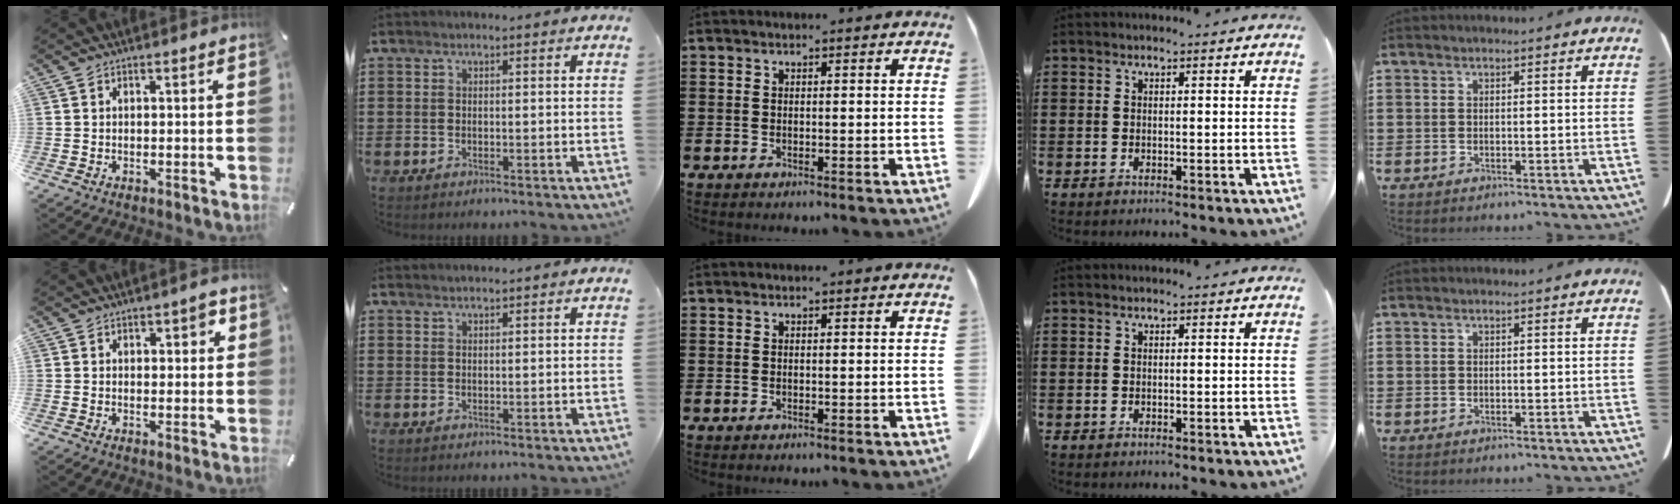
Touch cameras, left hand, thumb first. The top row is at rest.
{"thumb": {"total": 2.5, "force": [1.0, 1.5, 1.7], "torque": [-0.011, -0.002, 0.009]}, "index": {"total": 0.9, "force": [0.9, -0.1, 0.0], "torque": [-0.003, -0.002, 0.019]}}